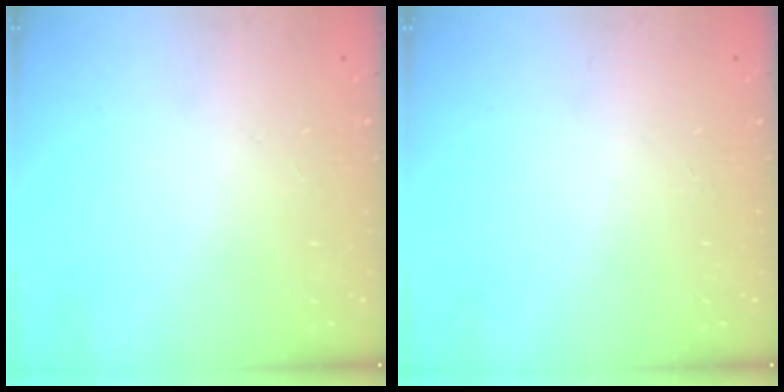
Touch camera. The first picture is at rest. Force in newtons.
{"total": 0.0}